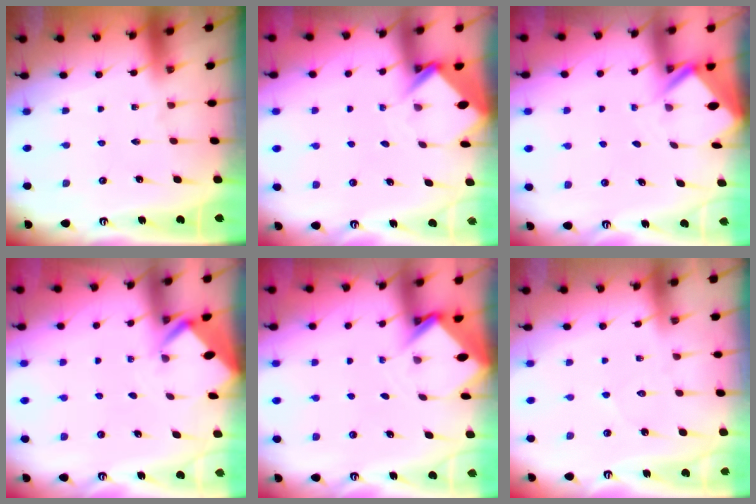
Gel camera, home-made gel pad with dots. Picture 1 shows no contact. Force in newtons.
{"total": 3.9, "press": 3.9, "slide": 0.1}
{"total": 2.4, "press": 2.4, "slide": 0.1}
{"total": 2.9, "press": 2.9, "slide": 0.3}
{"total": 2.9, "press": 2.9, "slide": 0.2}
{"total": 3.7, "press": 3.7, "slide": 0.2}